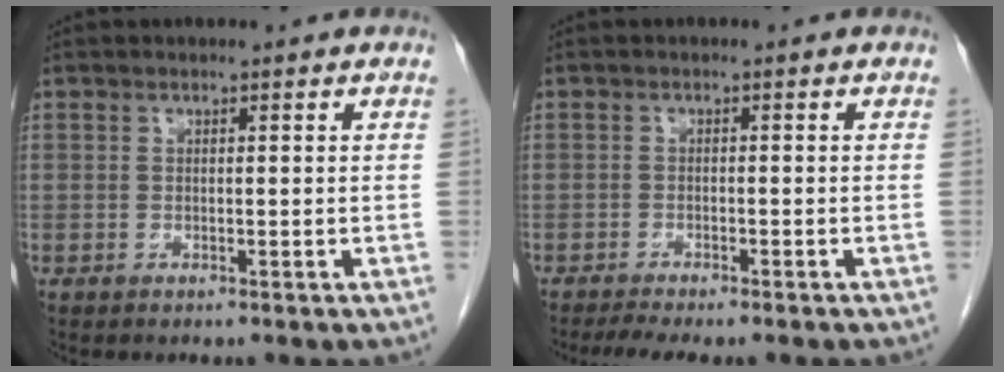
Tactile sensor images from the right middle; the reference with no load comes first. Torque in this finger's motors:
{"motor_torque": [0.44, -0.36, 0.05, 0.04]}